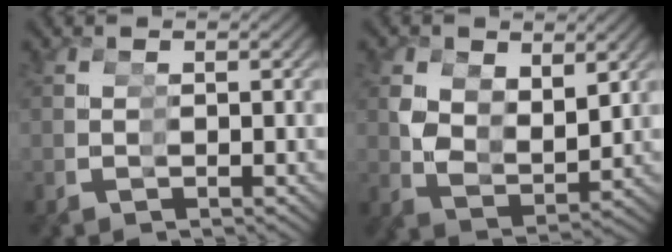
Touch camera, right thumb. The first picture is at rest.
{"total": 5.0, "force": [1.4, 3.9, 2.8], "torque": [-0.070, -0.013, 0.030]}